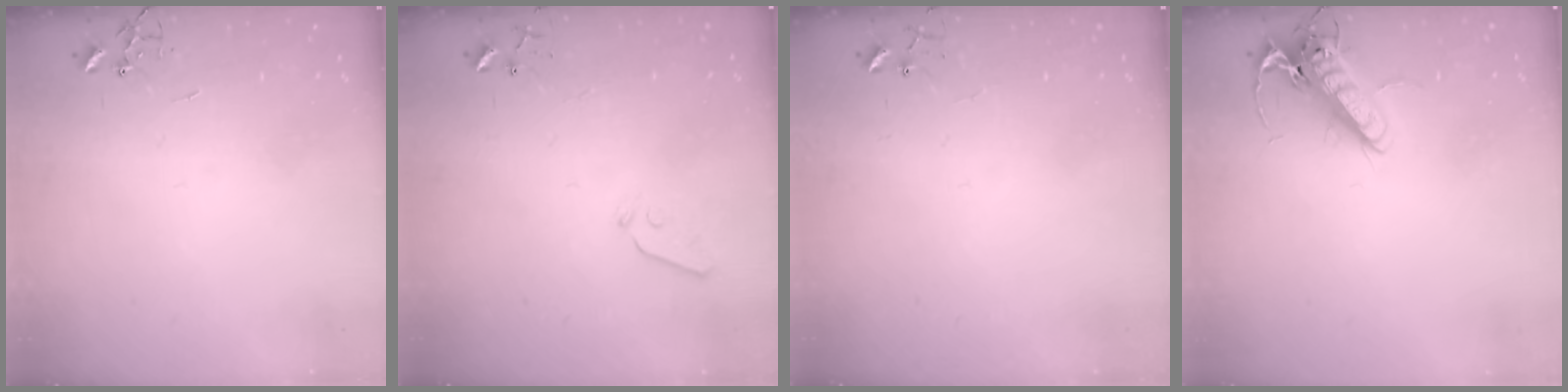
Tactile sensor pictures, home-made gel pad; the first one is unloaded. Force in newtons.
{"total": 3.7, "press": 3.6, "slide": 0.6}
{"total": 6.1, "press": 6.0, "slide": 0.4}
{"total": 13.8, "press": 13.6, "slide": 2.3}